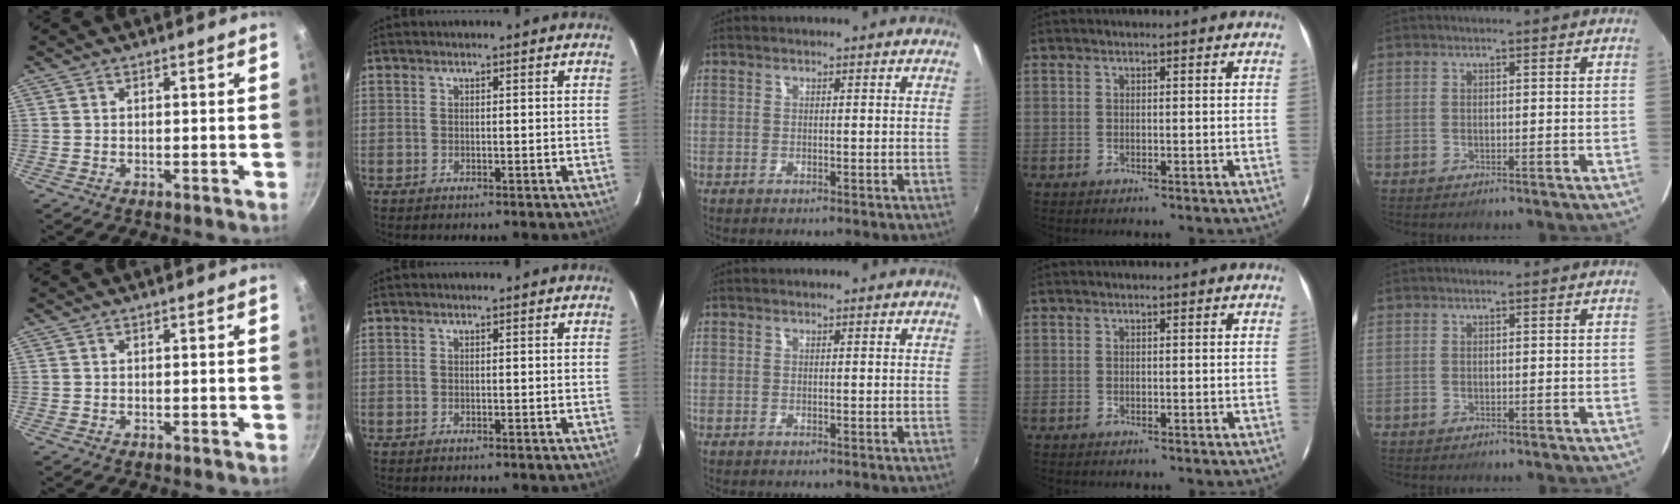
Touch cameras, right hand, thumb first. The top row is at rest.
{}